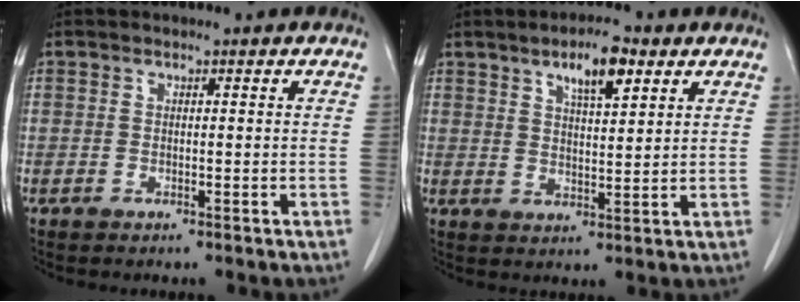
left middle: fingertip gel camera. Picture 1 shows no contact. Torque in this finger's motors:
{"motor_torque": [0.41, -0.25, 0.06, 0.06]}